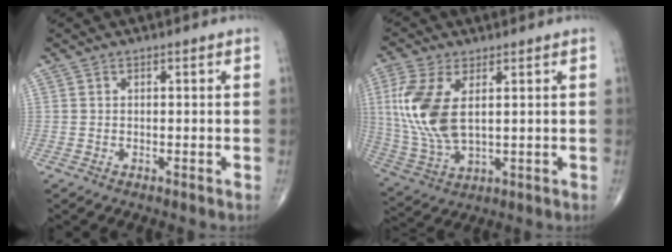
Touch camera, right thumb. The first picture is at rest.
{"total": 13.3, "force": [2.7, 6.7, 11.2], "torque": [-0.260, -0.010, 0.064]}